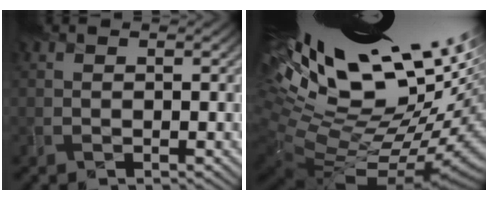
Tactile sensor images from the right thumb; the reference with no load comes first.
{"total": 20.1, "force": [6.3, 9.8, 16.4], "torque": [-0.316, -0.003, 0.164]}